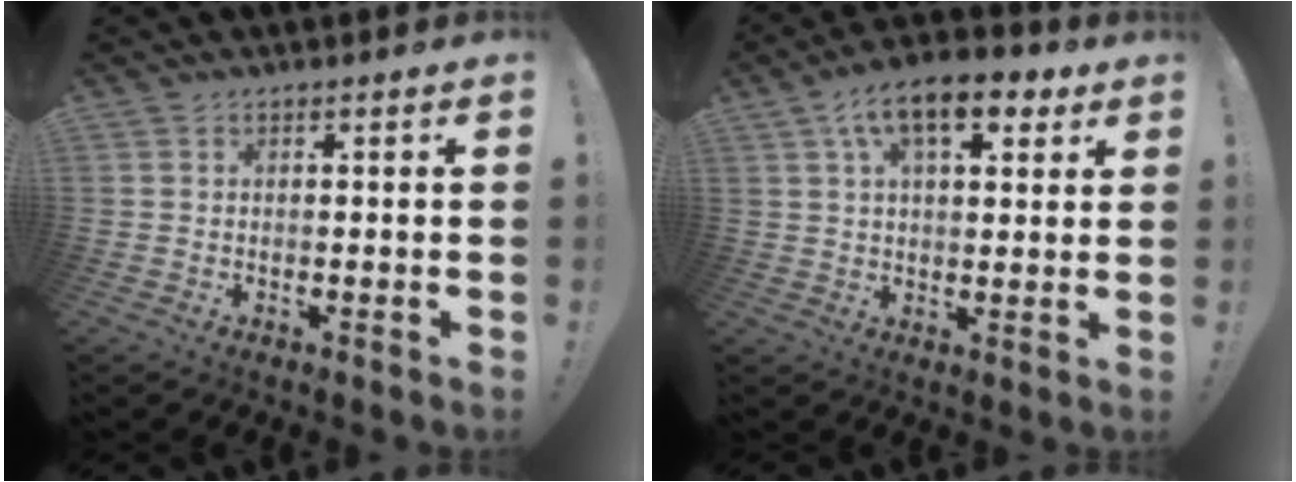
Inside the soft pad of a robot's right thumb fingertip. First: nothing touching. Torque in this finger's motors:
{"motor_torque": [0.70, 3.12, 0.63, -0.12, 0.04]}